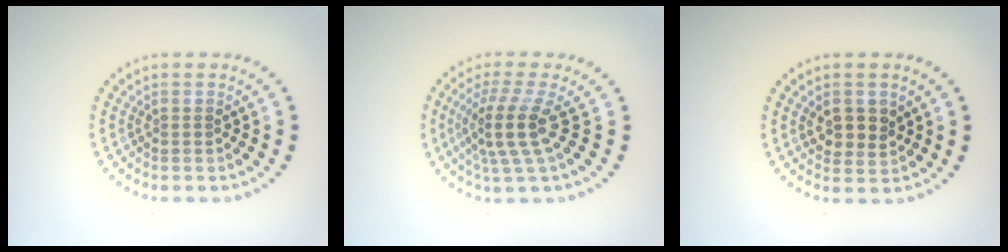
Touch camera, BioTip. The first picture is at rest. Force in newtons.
{"total": 3.9, "press": 2.7, "slide": 2.7}
{"total": 2.6, "press": 2.4, "slide": 1.0}